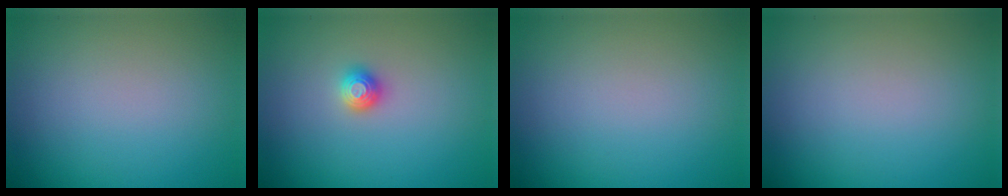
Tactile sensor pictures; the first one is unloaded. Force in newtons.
{"total": 1.3, "press": 1.2, "slide": 0.4}
{"total": 0.0}
{"total": 0.0}